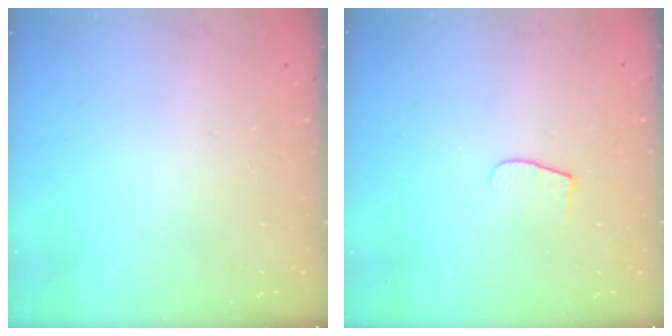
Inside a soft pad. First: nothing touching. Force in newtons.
{"total": 5.2, "press": 5.2, "slide": 0.6}